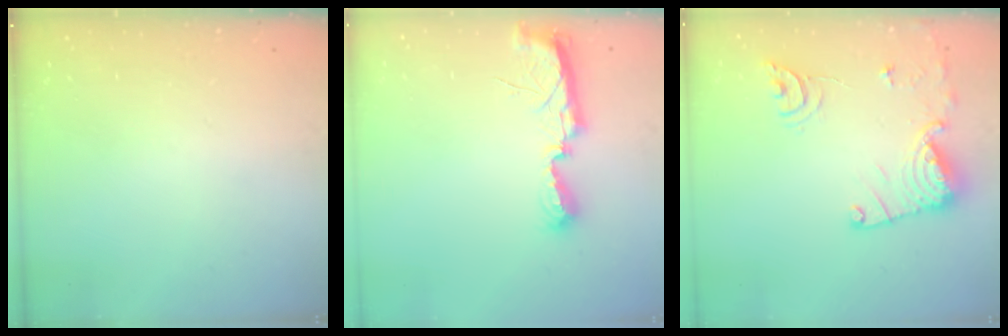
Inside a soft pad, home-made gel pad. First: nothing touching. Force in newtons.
{"total": 7.5, "press": 7.5, "slide": 0.5}
{"total": 14.7, "press": 14.7, "slide": 0.7}